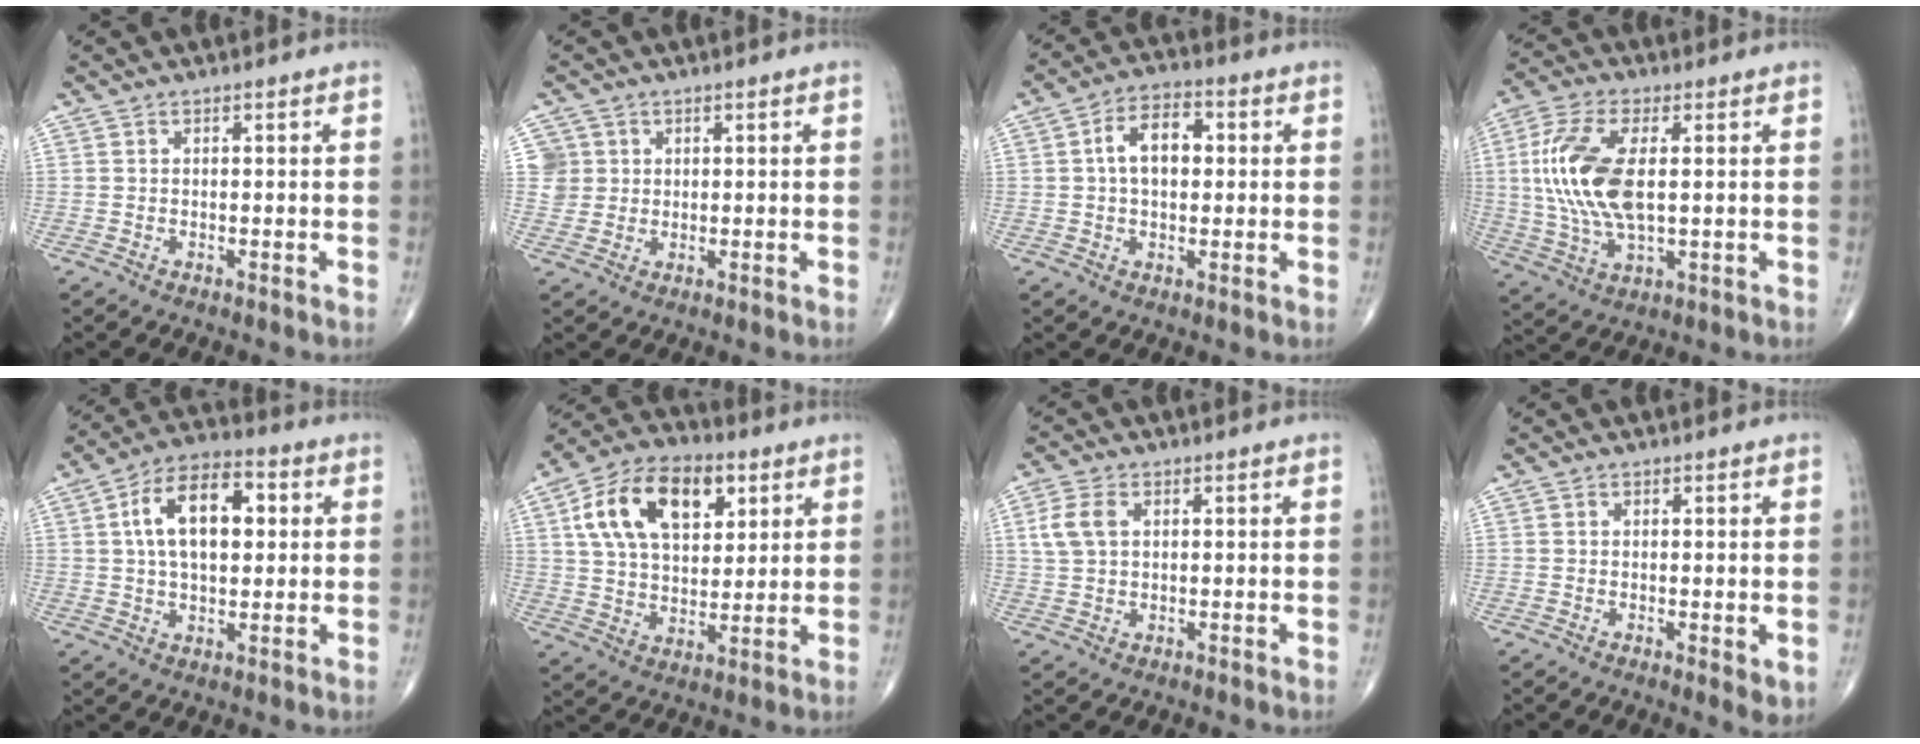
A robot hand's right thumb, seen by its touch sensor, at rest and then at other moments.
{"total": 4.0, "force": [1.2, 3.8, 0.0], "torque": [0.027, -0.002, 0.020]}
{"total": 8.4, "force": [1.0, 5.2, 6.5], "torque": [-0.099, 0.021, 0.010]}
{"total": 15.4, "force": [1.7, 7.2, 13.5], "torque": [-0.297, -0.002, 0.034]}
{"total": 14.5, "force": [2.9, 8.1, 11.7], "torque": [-0.184, 0.016, 0.043]}
{"total": 18.4, "force": [6.7, 11.4, 12.9], "torque": [-0.196, -0.004, 0.115]}
{"total": 5.3, "force": [1.4, 3.5, 3.8], "torque": [-0.084, 0.006, 0.028]}
{"total": 2.7, "force": [-0.2, 0.9, 2.6], "torque": [-0.039, -0.011, -0.003]}